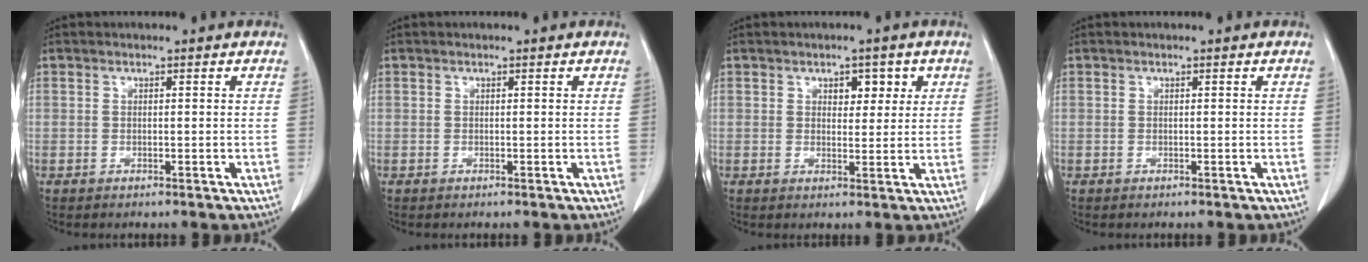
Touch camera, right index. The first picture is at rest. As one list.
[{"total": 0.0}, {"total": 3.5, "force": [1.5, 2.1, 2.3], "torque": [-0.024, 0.005, 0.020]}, {"total": 0.0}]